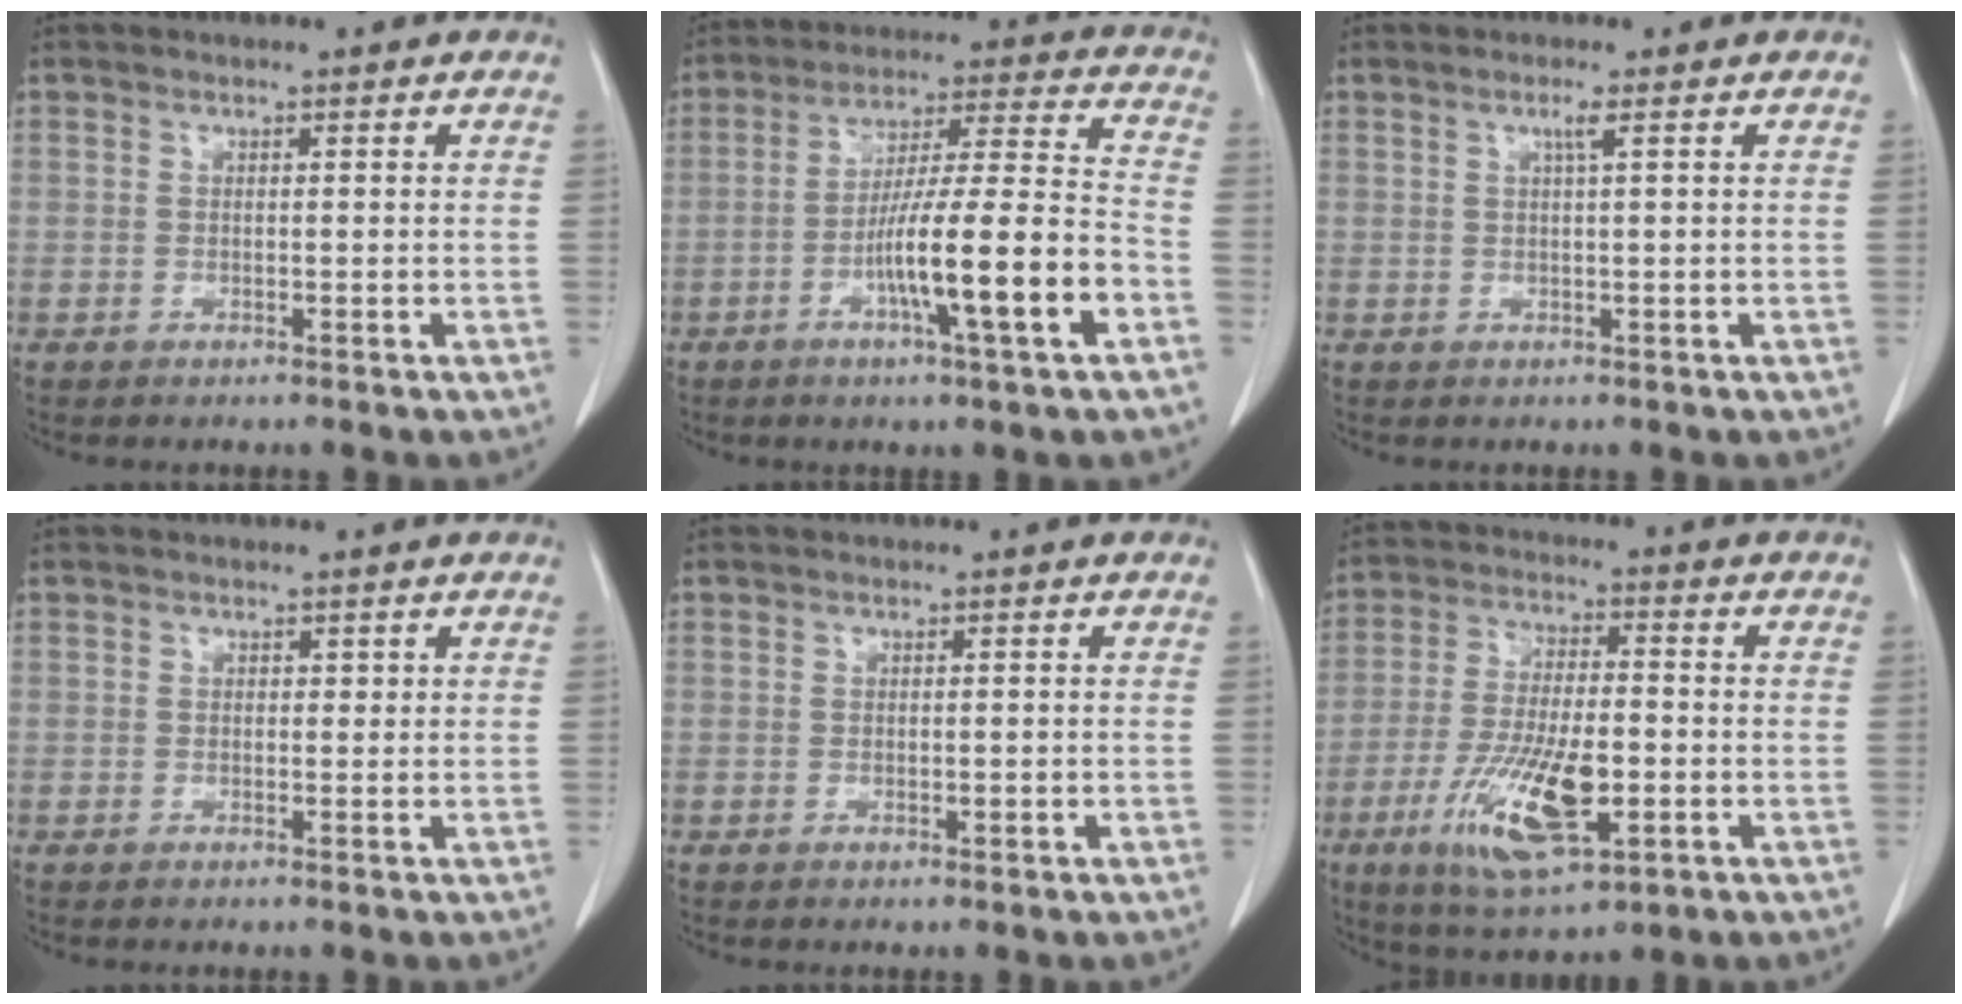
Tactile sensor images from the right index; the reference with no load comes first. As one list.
[{"total": 15.3, "force": [-5.6, 0.2, 14.3], "torque": [-0.243, 0.000, -0.093]}, {"total": 1.3, "force": [0.6, -0.3, 1.2], "torque": [-0.026, 0.000, 0.011]}, {"total": 0.7, "force": [0.4, 0.5, 0.2], "torque": [0.006, 0.001, 0.002]}, {"total": 0.8, "force": [-0.1, 0.3, 0.8], "torque": [-0.012, -0.001, 0.001]}, {"total": 13.7, "force": [-4.5, 3.9, 12.3], "torque": [-0.242, -0.015, -0.073]}]